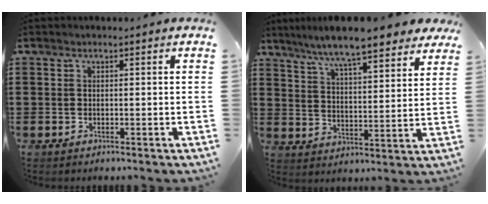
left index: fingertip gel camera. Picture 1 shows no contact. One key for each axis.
{"total": 8.3, "fx": 7.3, "fy": 0.4, "fz": 3.9, "tx": -0.105, "ty": -0.034, "tz": 0.124}